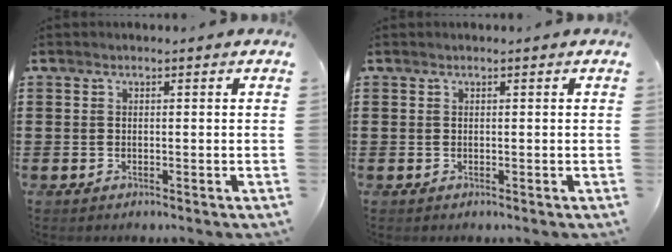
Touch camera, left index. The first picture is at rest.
{"total": 0.0}